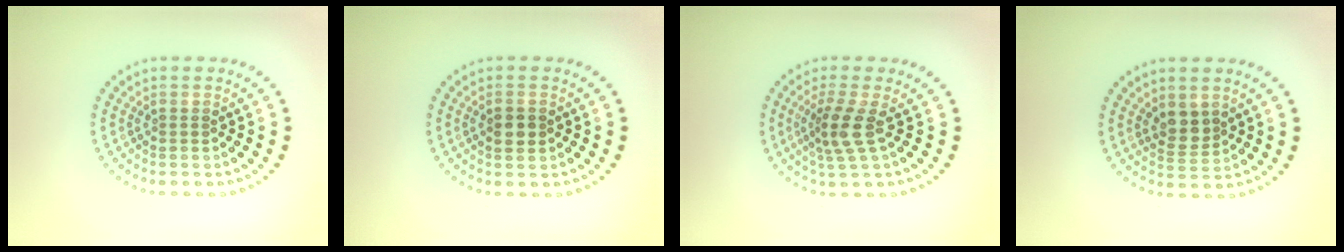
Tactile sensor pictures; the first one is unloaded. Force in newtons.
{"total": 1.7, "press": 1.7, "slide": 0.1}
{"total": 2.9, "press": 2.2, "slide": 1.8}
{"total": 2.2, "press": 2.0, "slide": 1.1}